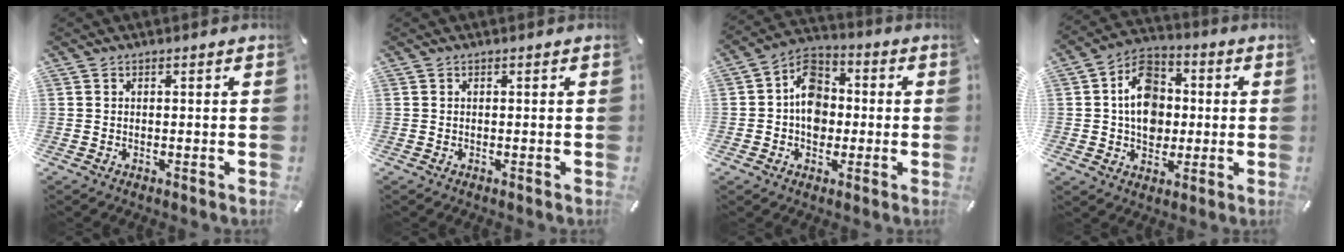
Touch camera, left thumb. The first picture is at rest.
{"total": 0.0}
{"total": 9.5, "force": [-0.9, 7.9, 5.2], "torque": [-0.086, 0.017, -0.017]}
{"total": 11.4, "force": [0.0, 9.3, 6.7], "torque": [-0.114, 0.016, 0.002]}